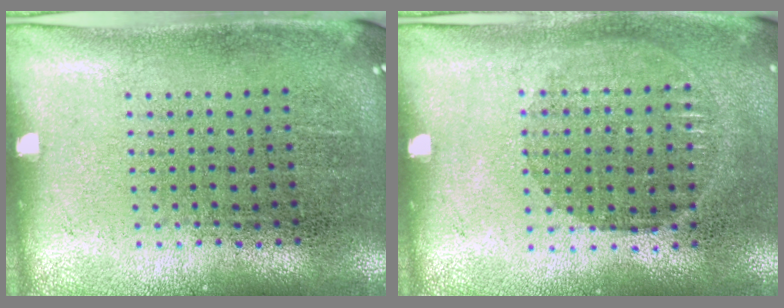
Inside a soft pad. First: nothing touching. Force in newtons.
{"total": 0.9, "press": 0.8, "slide": 0.3}